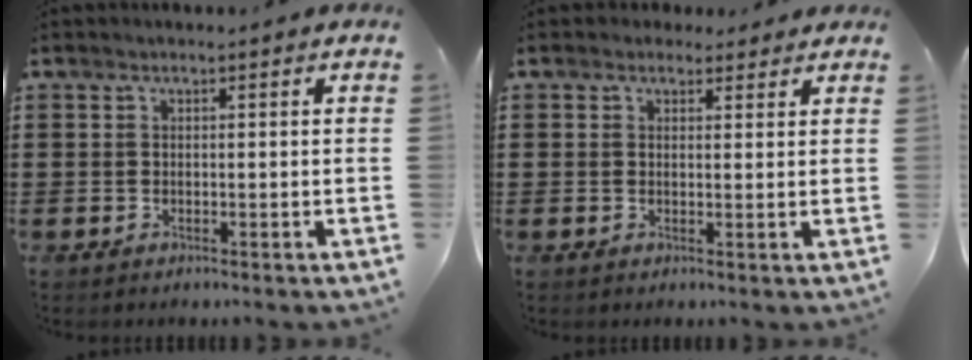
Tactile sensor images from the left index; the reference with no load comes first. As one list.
[{"total": 2.1, "force": [1.6, 1.2, 0.4], "torque": [-0.005, 0.004, 0.028]}]